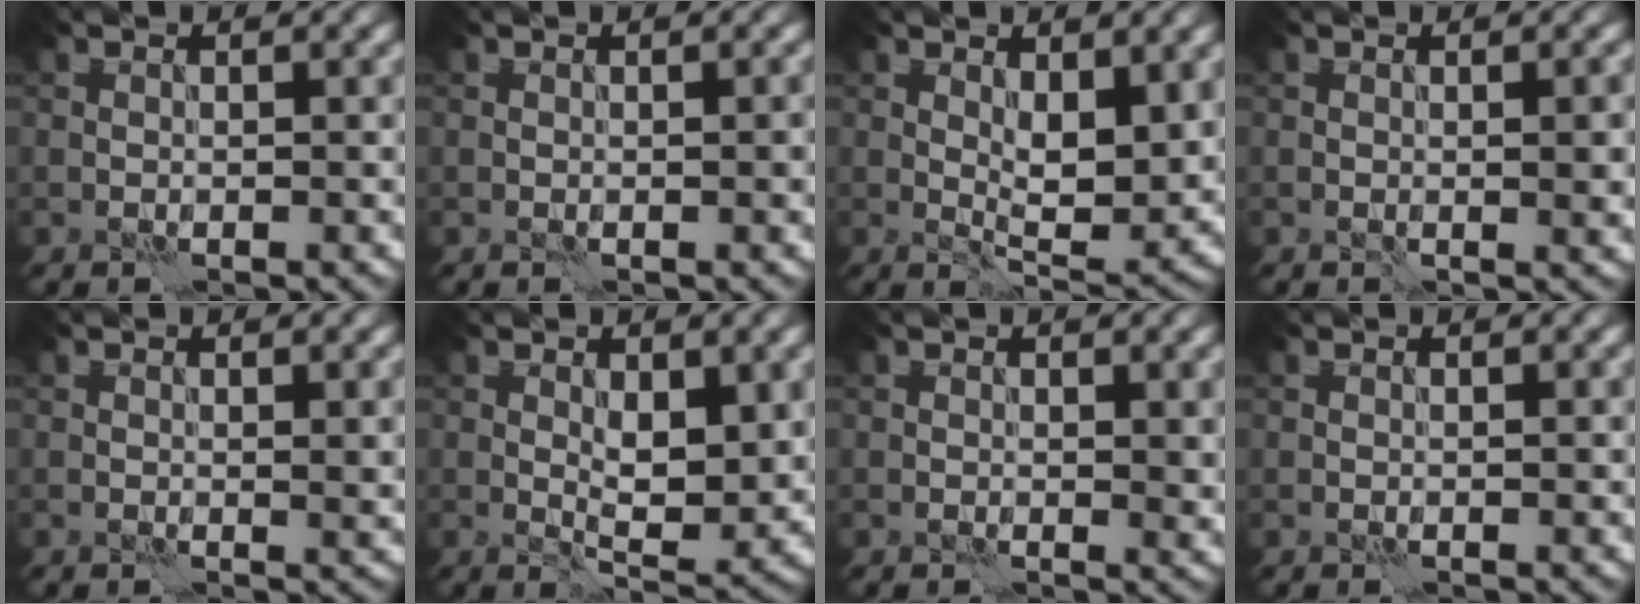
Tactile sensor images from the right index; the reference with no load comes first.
{"total": 0.6, "force": [0.0, 0.1, 0.6], "torque": [-0.008, 0.000, 0.000]}
{"total": 4.7, "force": [1.2, 1.9, 4.1], "torque": [-0.070, -0.011, 0.025]}
{"total": 1.5, "force": [0.0, 0.3, 1.5], "torque": [-0.020, -0.002, -0.001]}
{"total": 0.9, "force": [0.3, 0.1, 0.9], "torque": [-0.010, -0.001, 0.003]}
{"total": 3.9, "force": [0.6, 1.6, 3.5], "torque": [-0.058, -0.007, 0.015]}
{"total": 1.1, "force": [0.4, 0.4, 0.9], "torque": [-0.006, -0.002, 0.005]}
{"total": 0.0}